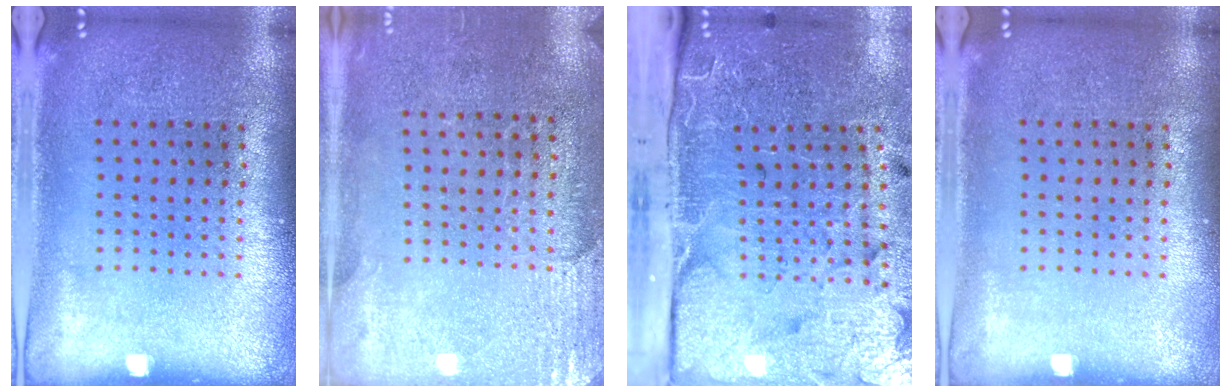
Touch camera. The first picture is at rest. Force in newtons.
{"total": 2.6, "press": 2.4, "slide": 1.1}
{"total": 5.1, "press": 4.0, "slide": 3.2}
{"total": 0.0}